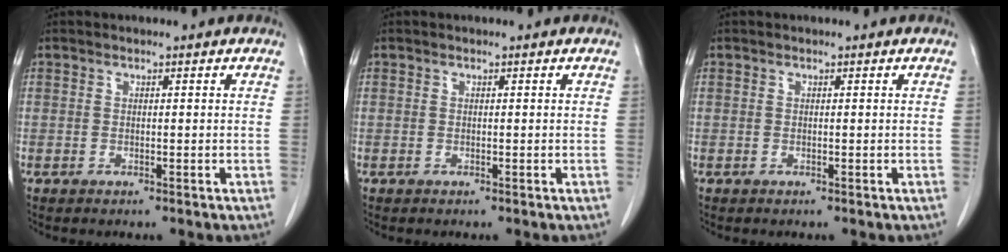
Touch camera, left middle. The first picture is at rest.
{"total": 0.0}
{"total": 0.0}